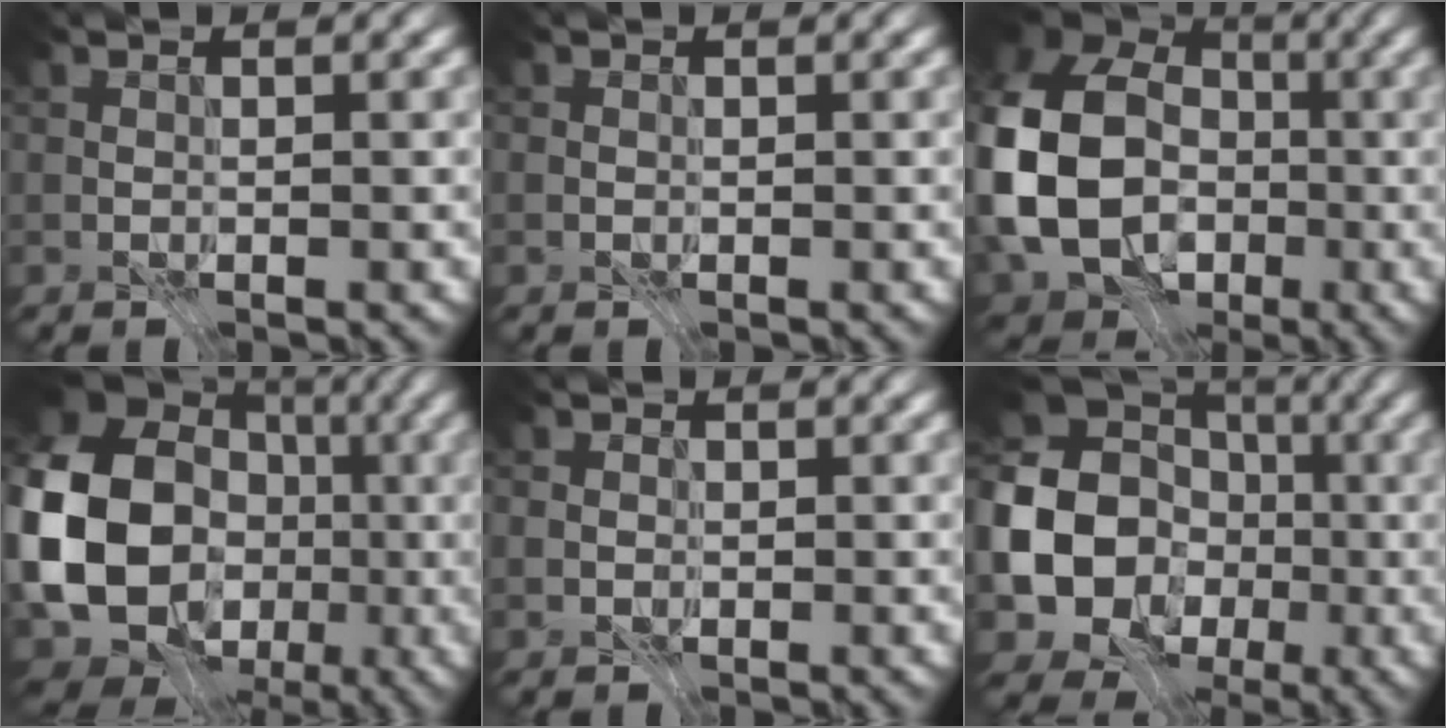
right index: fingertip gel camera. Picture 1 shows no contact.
{"total": 0.0}
{"total": 14.4, "force": [-2.5, 11.6, 8.3], "torque": [-0.204, -0.006, -0.062]}
{"total": 19.1, "force": [-2.5, 16.2, 9.9], "torque": [-0.200, -0.023, -0.064]}
{"total": 0.9, "force": [-0.1, 0.9, 0.2], "torque": [-0.002, -0.002, -0.002]}
{"total": 14.5, "force": [-2.6, 12.8, 6.3], "torque": [-0.142, -0.022, -0.066]}